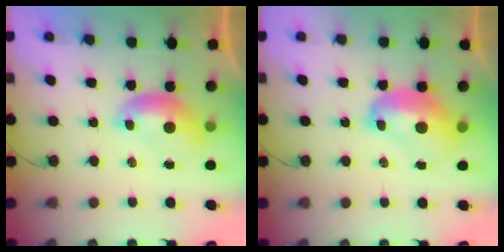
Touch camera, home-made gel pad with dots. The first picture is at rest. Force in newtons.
{"total": 3.3, "press": 3.3, "slide": 0.5}